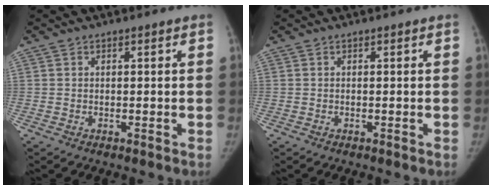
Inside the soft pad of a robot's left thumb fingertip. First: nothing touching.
{"total": 0.0}